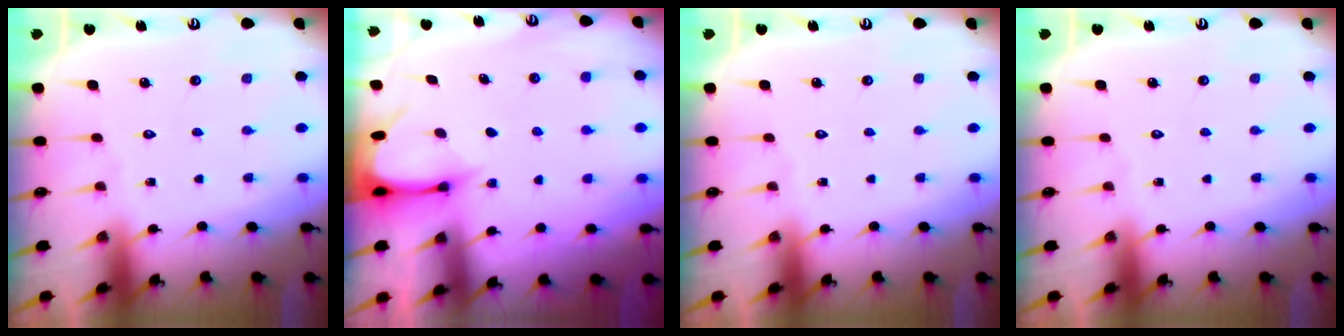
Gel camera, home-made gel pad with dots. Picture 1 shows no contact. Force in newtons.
{"total": 3.7, "press": 3.7, "slide": 0.3}
{"total": 0.0}
{"total": 0.0}